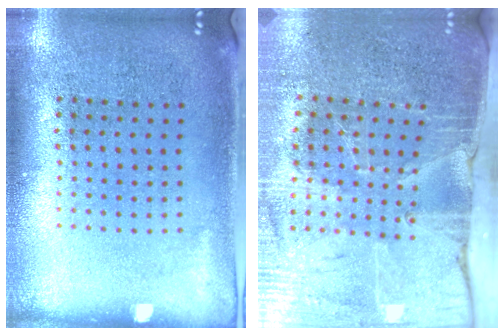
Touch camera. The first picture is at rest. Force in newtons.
{"total": 4.3, "press": 3.7, "slide": 2.2}